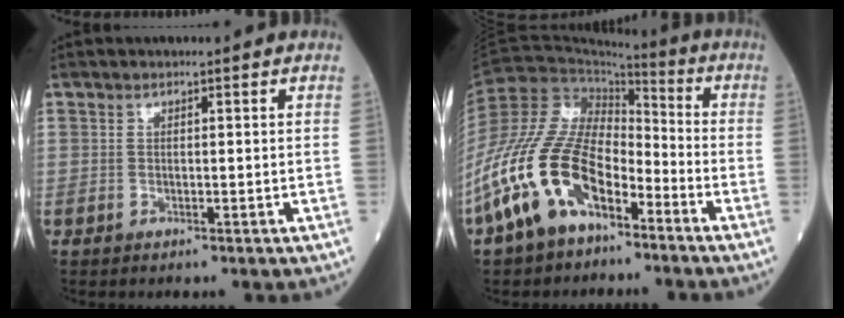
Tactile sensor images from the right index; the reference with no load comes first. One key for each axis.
{"total": 15.5, "fx": -8.6, "fy": 7.7, "fz": 10.4, "tx": -0.238, "ty": 0.014, "tz": -0.167}